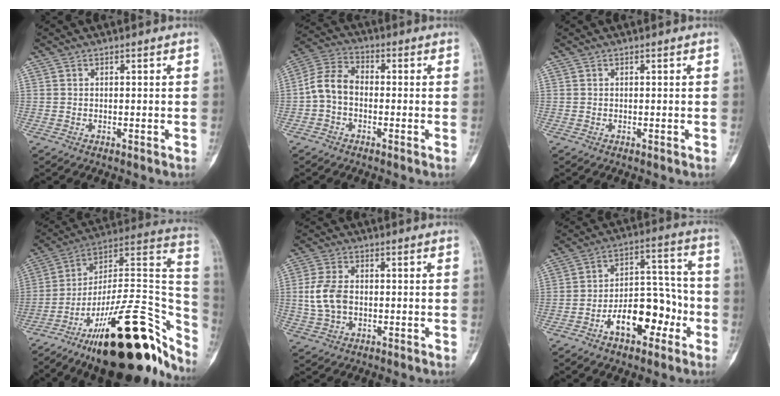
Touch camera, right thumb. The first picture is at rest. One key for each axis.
{"total": 7.4, "fx": -1.3, "fy": 5.3, "fz": 5.0, "tx": -0.090, "ty": 0.027, "tz": -0.040}
{"total": 0.0}
{"total": 35.4, "fx": -19.0, "fy": 12.9, "fz": 26.9, "tx": -0.303, "ty": 0.088, "tz": -0.292}
{"total": 7.5, "fx": -0.2, "fy": 5.1, "fz": 5.6, "tx": -0.114, "ty": 0.008, "tz": -0.004}
{"total": 14.0, "fx": -5.8, "fy": 7.9, "fz": 10.1, "tx": -0.129, "ty": 0.057, "tz": -0.093}